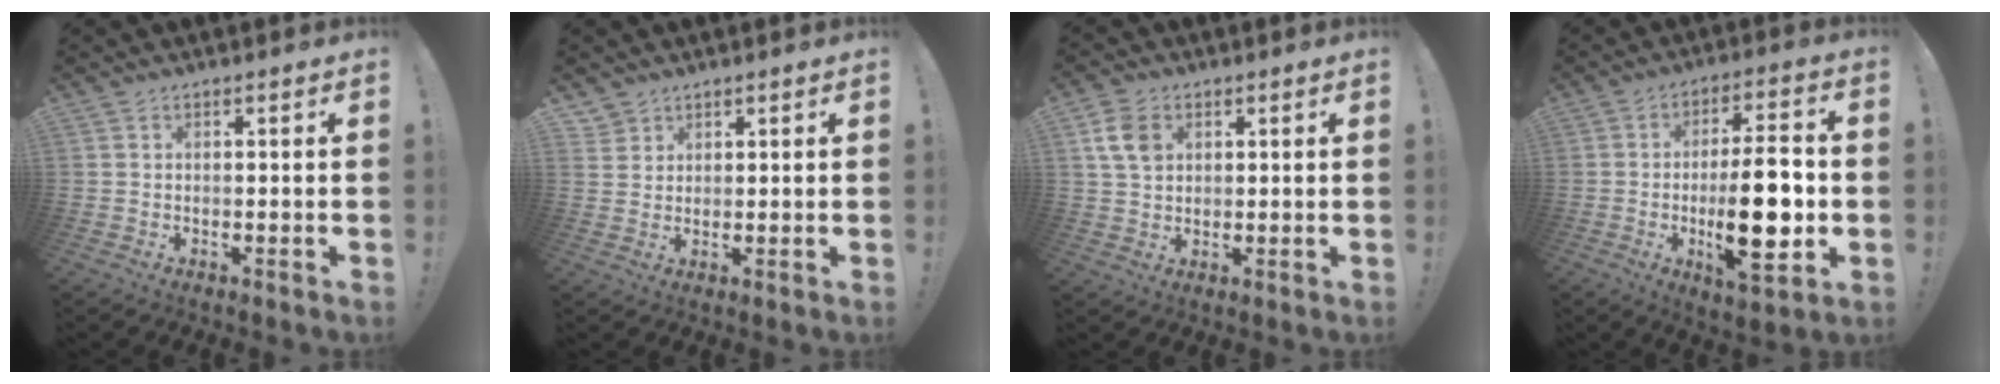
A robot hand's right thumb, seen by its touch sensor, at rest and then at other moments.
{"total": 2.7, "force": [2.1, 1.7, 0.1], "torque": [0.003, -0.016, 0.038]}
{"total": 8.5, "force": [2.9, 6.4, 4.8], "torque": [-0.083, 0.002, 0.058]}
{"total": 18.7, "force": [-2.9, 6.0, 17.4], "torque": [-0.282, -0.003, -0.046]}